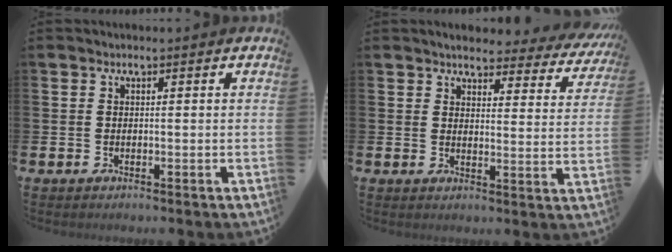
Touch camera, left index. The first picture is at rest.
{"total": 3.8, "force": [3.7, 0.9, 0.5], "torque": [-0.016, -0.030, 0.059]}